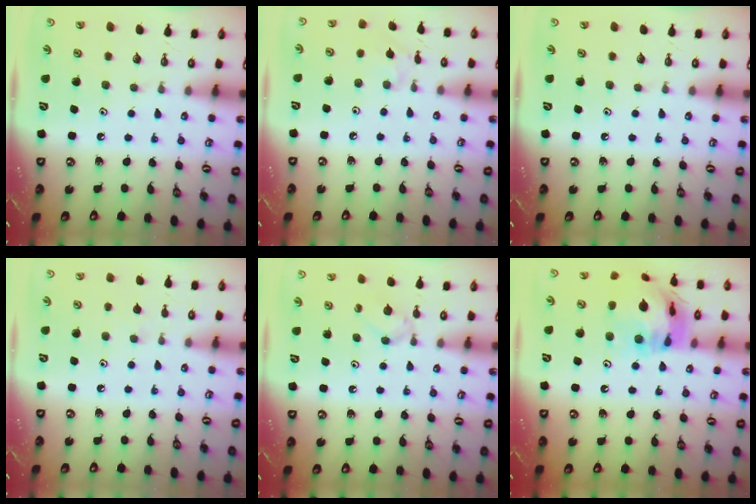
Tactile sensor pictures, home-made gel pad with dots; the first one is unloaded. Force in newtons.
{"total": 3.5, "press": 3.5, "slide": 0.5}
{"total": 0.0}
{"total": 2.5, "press": 2.5, "slide": 0.4}
{"total": 4.6, "press": 4.5, "slide": 0.8}
{"total": 18.2, "press": 18.1, "slide": 1.9}